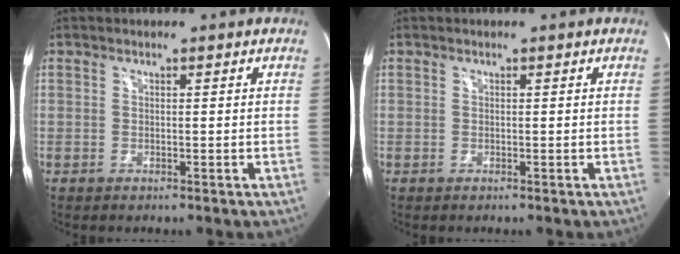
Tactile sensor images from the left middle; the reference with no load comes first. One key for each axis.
{"total": 0.0}